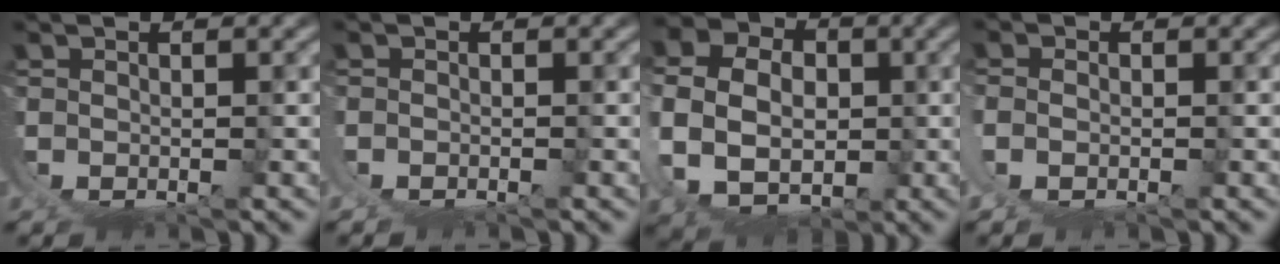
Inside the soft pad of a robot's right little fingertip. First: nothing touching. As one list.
[{"total": 0.9, "force": [-0.1, 0.9, 0.3], "torque": [-0.009, 0.000, -0.004]}, {"total": 13.3, "force": [3.1, 10.2, 7.9], "torque": [-0.150, -0.018, 0.049]}, {"total": 2.6, "force": [0.4, 2.3, 1.3], "torque": [-0.041, -0.007, 0.007]}]